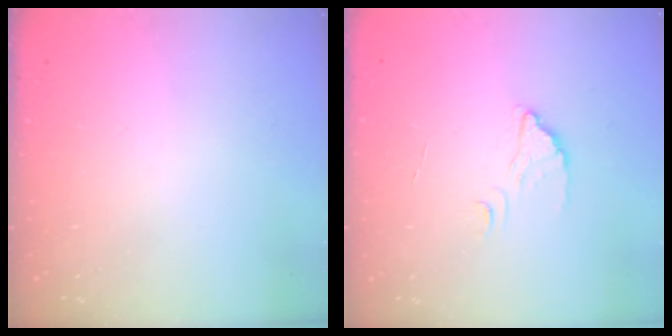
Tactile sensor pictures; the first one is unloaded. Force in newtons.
{"total": 2.0, "press": 2.0, "slide": 0.1}